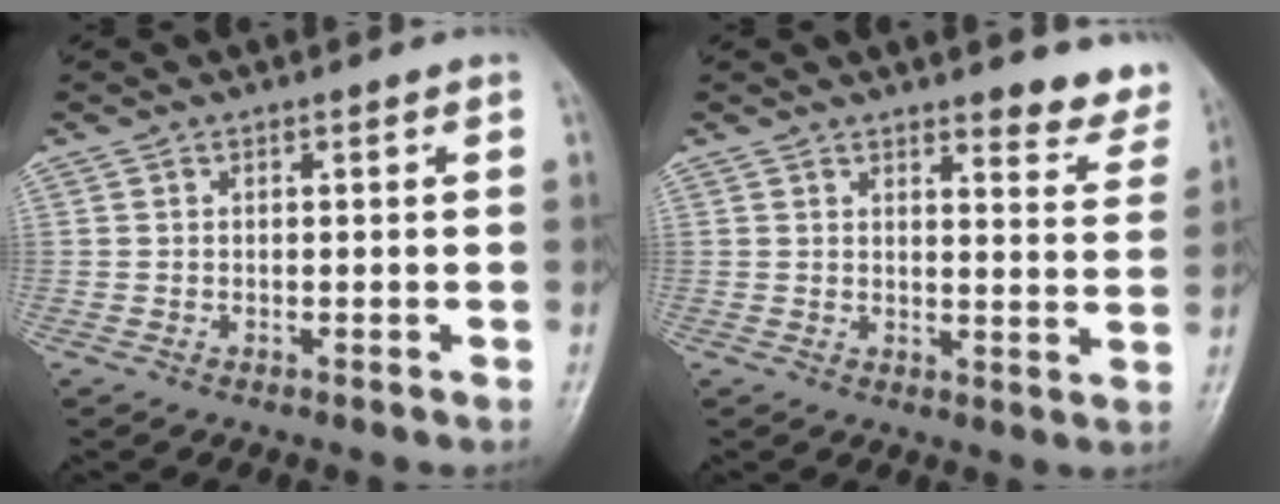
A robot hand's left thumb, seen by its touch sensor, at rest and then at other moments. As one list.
[{"total": 7.7, "force": [6.8, 2.2, 3.0], "torque": [-0.003, -0.045, 0.064]}]